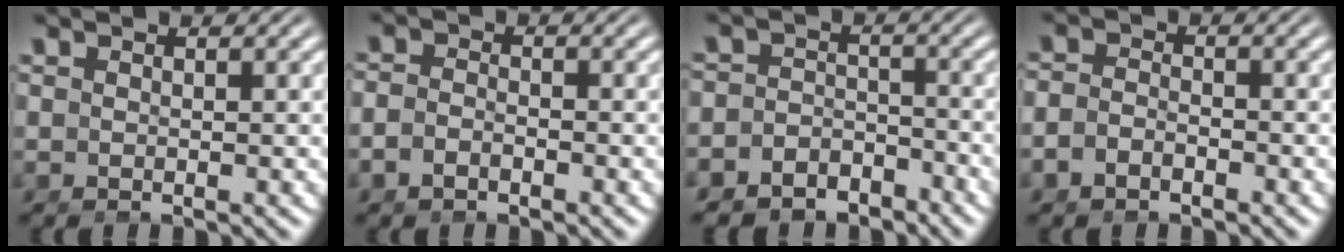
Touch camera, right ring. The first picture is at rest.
{"total": 1.9, "force": [-1.4, 1.1, 0.7], "torque": [-0.020, -0.011, -0.025]}
{"total": 5.7, "force": [-4.6, 3.2, 0.7], "torque": [-0.012, -0.023, -0.077]}
{"total": 2.3, "force": [-1.8, 1.3, 0.8], "torque": [-0.021, -0.014, -0.029]}